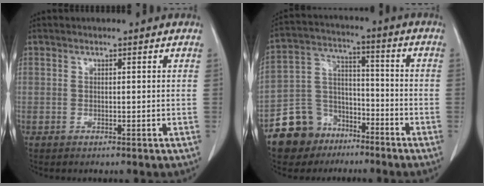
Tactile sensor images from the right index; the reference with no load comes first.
{"total": 10.9, "force": [-7.3, 7.9, 1.7], "torque": [-0.044, 0.050, -0.126]}